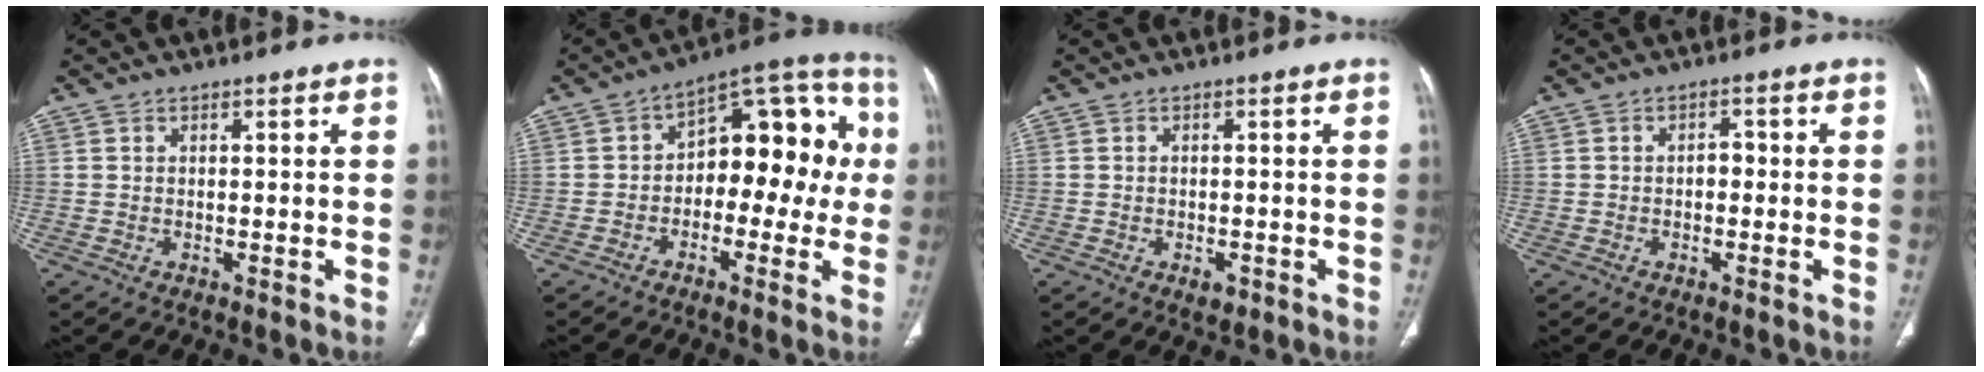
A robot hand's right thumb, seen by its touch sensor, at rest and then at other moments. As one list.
[{"total": 16.1, "force": [-0.4, 9.6, 13.0], "torque": [-0.111, 0.058, -0.020]}, {"total": 2.1, "force": [-1.0, 1.2, 1.4], "torque": [-0.016, 0.002, -0.010]}, {"total": 2.0, "force": [-0.4, 1.4, 1.4], "torque": [-0.011, 0.009, -0.011]}]